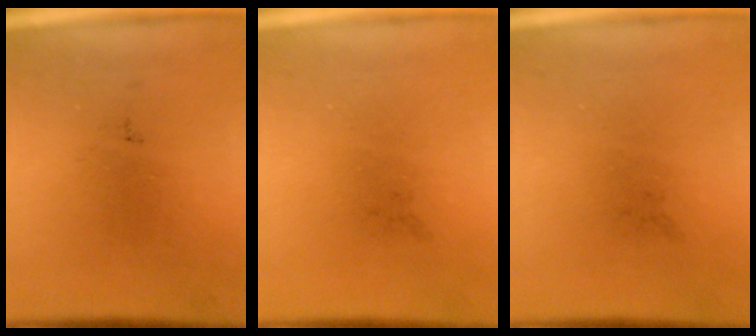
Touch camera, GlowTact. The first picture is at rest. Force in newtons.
{"total": 0.0}
{"total": 0.0}